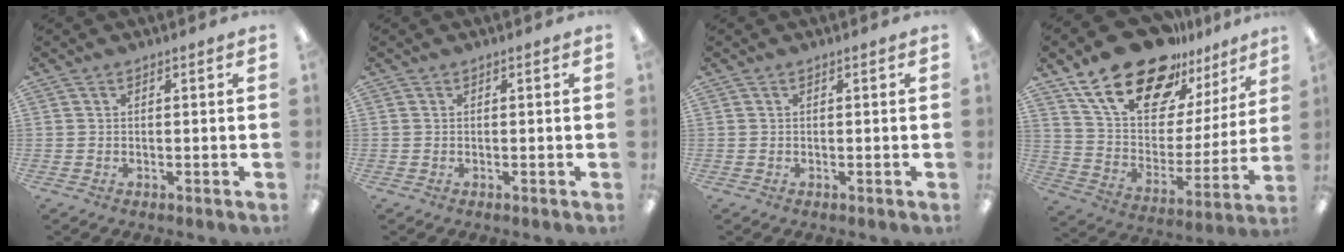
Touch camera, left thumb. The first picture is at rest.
{"total": 0.0}
{"total": 0.0}
{"total": 23.7, "force": [17.3, 11.5, 11.6], "torque": [-0.199, -0.112, 0.306]}